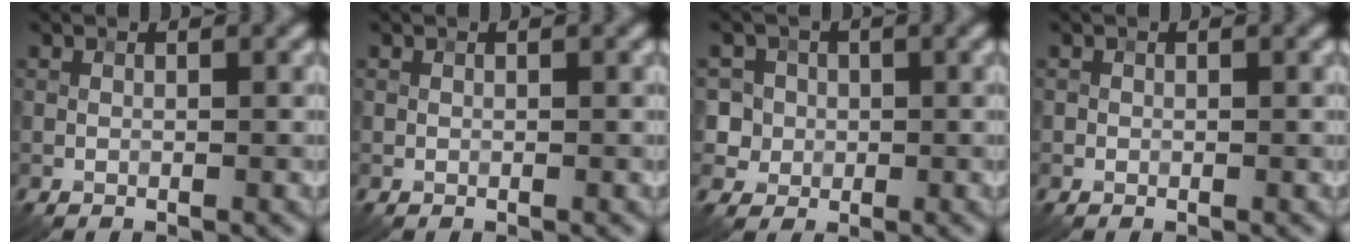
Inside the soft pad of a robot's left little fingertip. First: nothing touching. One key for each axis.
{"total": 0.0}
{"total": 4.7, "fx": 0.9, "fy": 4.4, "fz": 1.4, "tx": -0.017, "ty": 0.031, "tz": -0.001}
{"total": 0.0}